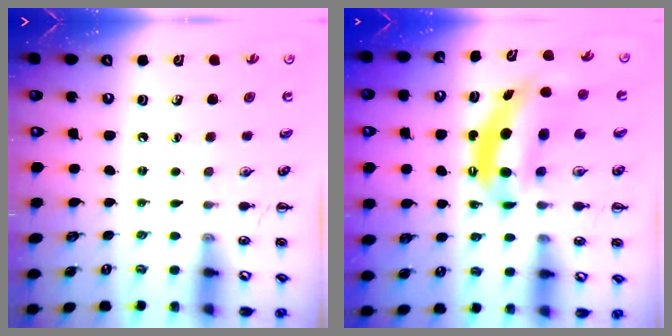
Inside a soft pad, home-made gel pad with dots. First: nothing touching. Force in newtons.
{"total": 7.1, "press": 6.9, "slide": 1.8}